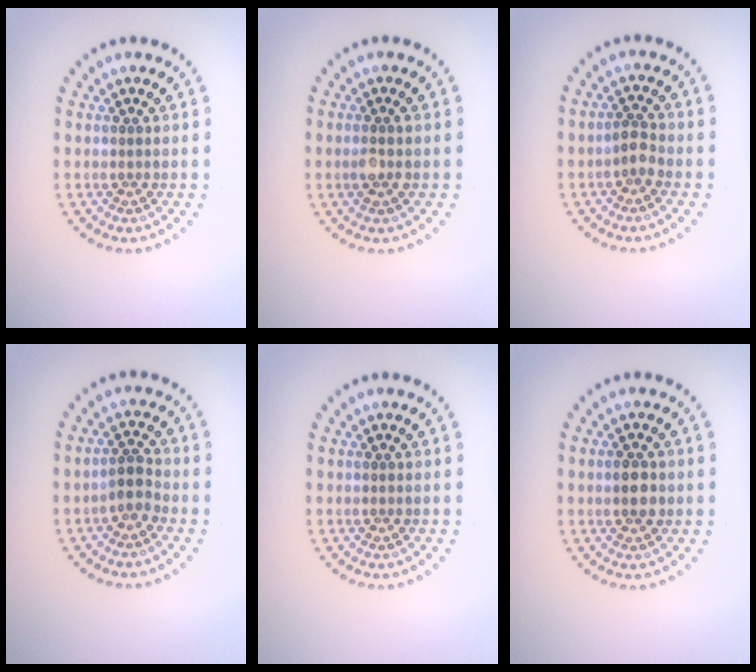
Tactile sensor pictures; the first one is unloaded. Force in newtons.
{"total": 1.4, "press": 1.3, "slide": 0.6}
{"total": 1.7, "press": 1.5, "slide": 0.8}
{"total": 1.8, "press": 1.4, "slide": 1.1}
{"total": 0.0}
{"total": 2.4, "press": 2.4, "slide": 0.0}